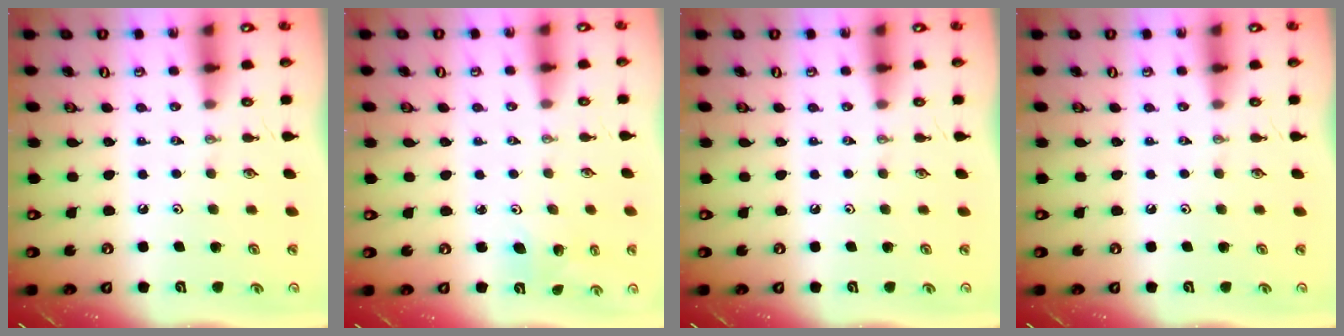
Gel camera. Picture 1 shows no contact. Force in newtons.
{"total": 4.3, "press": 3.9, "slide": 2.0}
{"total": 0.0}
{"total": 0.0}